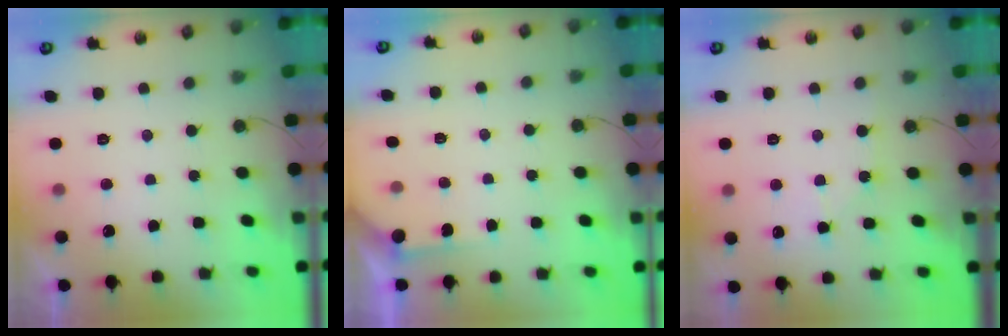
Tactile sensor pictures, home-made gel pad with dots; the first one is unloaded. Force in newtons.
{"total": 3.2, "press": 3.2, "slide": 0.3}
{"total": 5.6, "press": 5.5, "slide": 0.7}